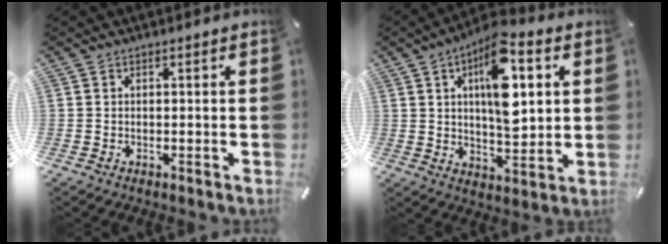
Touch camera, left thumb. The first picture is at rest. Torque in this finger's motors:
{"motor_torque": [2.39, 2.62, 1.52, -1.26, 0.54]}